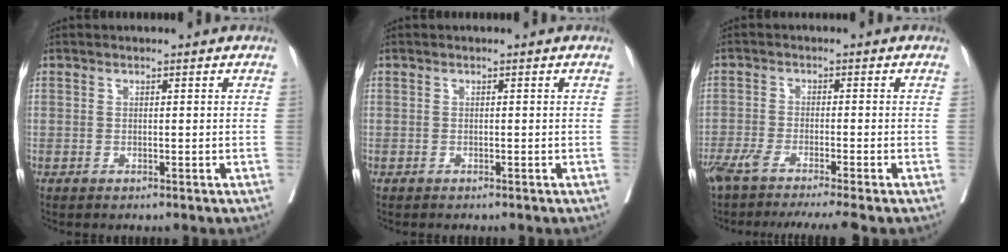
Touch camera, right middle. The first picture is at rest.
{"total": 1.1, "force": [-1.0, 0.2, 0.4], "torque": [-0.008, -0.003, -0.014]}
{"total": 12.7, "force": [-11.1, -1.3, 6.1], "torque": [-0.070, -0.030, -0.172]}